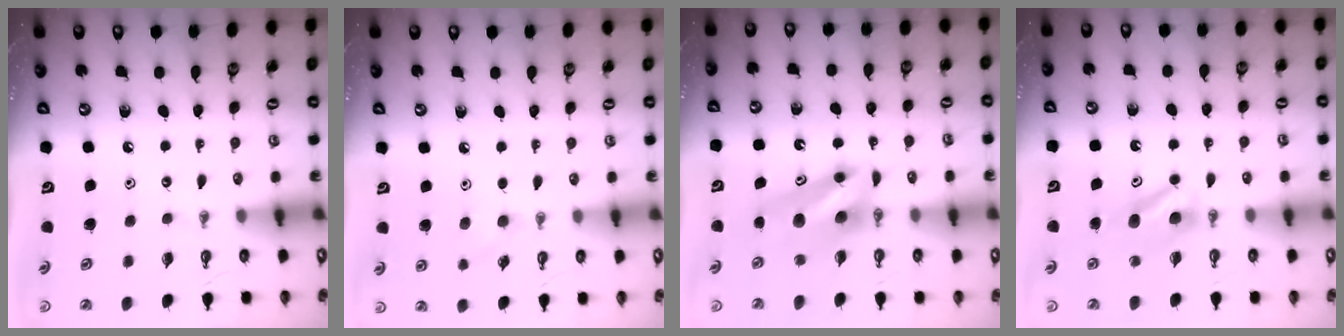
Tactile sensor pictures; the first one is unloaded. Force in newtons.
{"total": 5.4, "press": 5.2, "slide": 1.3}
{"total": 7.1, "press": 7.0, "slide": 1.5}
{"total": 5.9, "press": 5.8, "slide": 1.1}